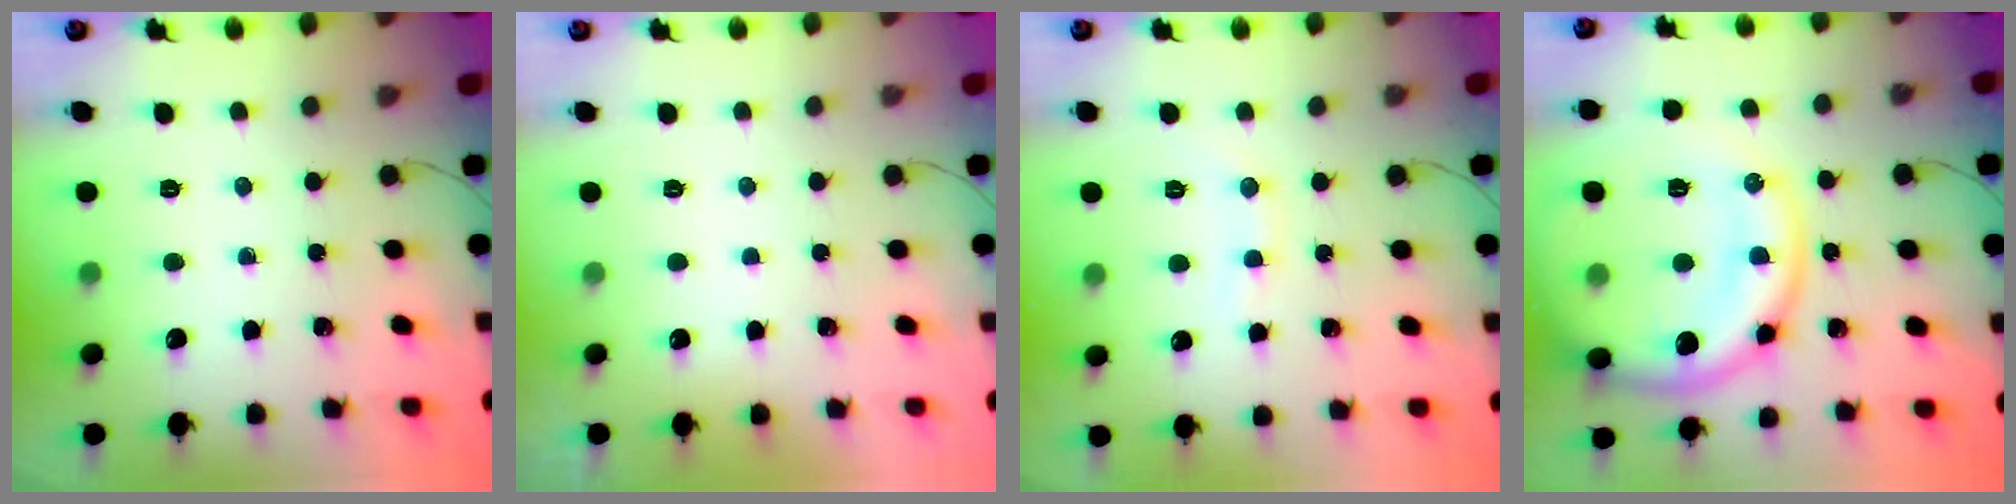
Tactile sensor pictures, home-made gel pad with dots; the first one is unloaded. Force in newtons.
{"total": 3.0, "press": 3.0, "slide": 0.1}
{"total": 6.2, "press": 6.0, "slide": 1.5}
{"total": 17.7, "press": 17.6, "slide": 1.6}